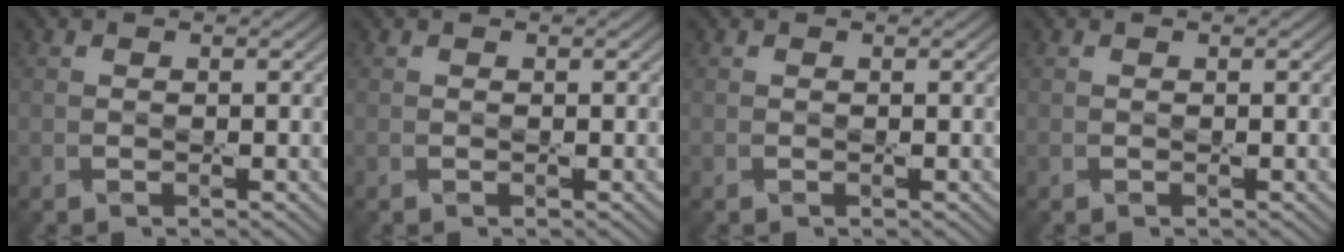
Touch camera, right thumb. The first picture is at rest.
{"total": 0.0}
{"total": 0.0}
{"total": 0.0}